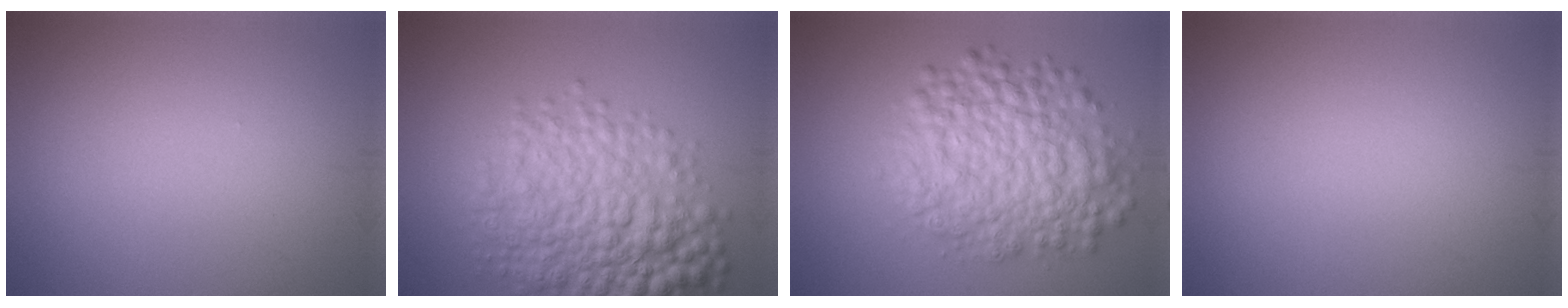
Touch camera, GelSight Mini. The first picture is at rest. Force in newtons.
{"total": 8.1, "press": 8.1, "slide": 0.1}
{"total": 7.8, "press": 7.8, "slide": 0.2}
{"total": 0.0}